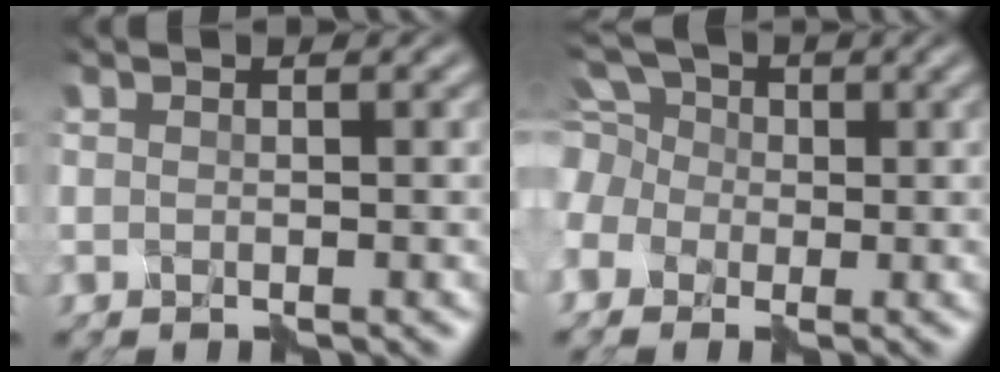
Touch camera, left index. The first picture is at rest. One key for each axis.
{"total": 7.3, "fx": -0.4, "fy": 6.6, "fz": 3.2, "tx": -0.084, "ty": 0.035, "tz": -0.054}